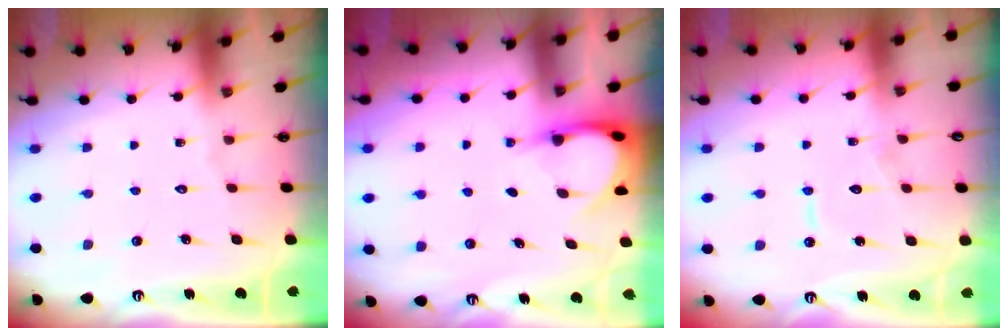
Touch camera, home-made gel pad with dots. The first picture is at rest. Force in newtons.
{"total": 3.8, "press": 3.8, "slide": 0.4}
{"total": 6.8, "press": 6.7, "slide": 0.5}